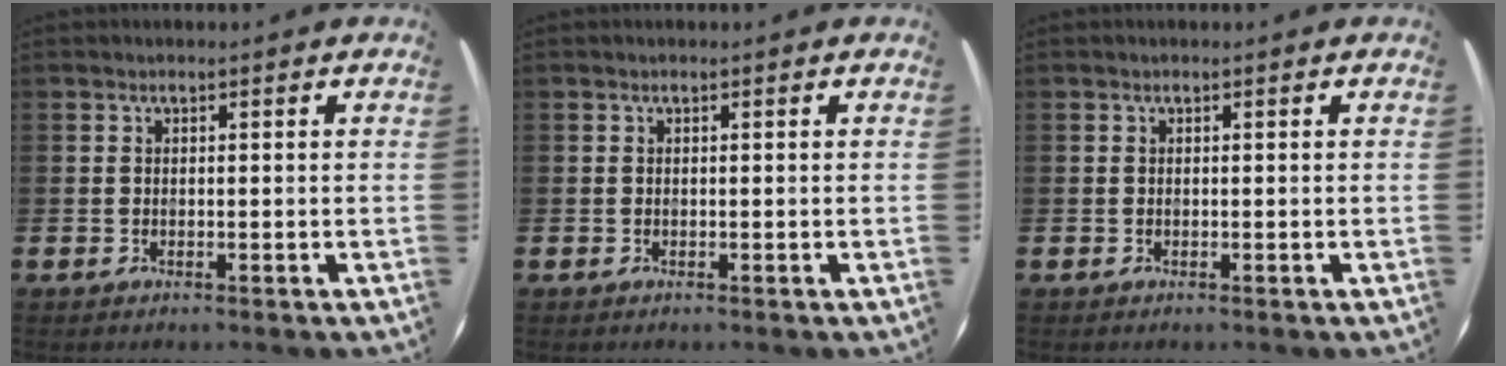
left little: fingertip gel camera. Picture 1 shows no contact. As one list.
[{"total": 0.0}, {"total": 0.0}]